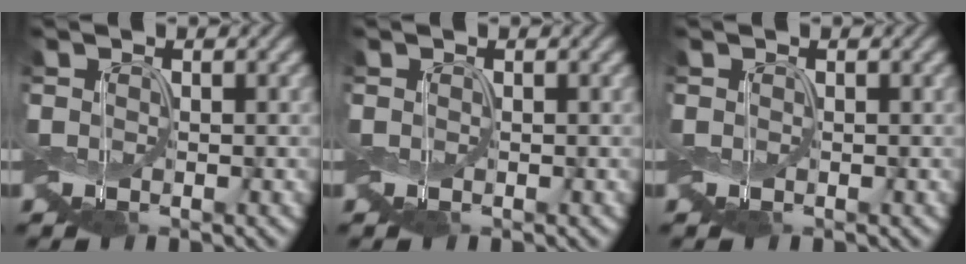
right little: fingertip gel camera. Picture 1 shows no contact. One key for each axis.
{"total": 0.0}
{"total": 0.0}